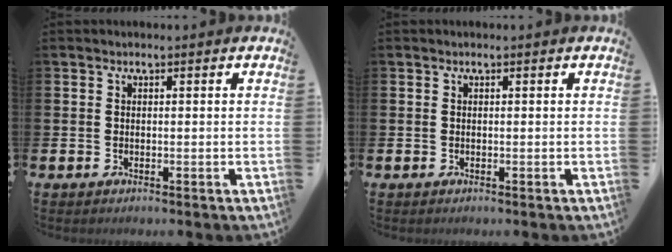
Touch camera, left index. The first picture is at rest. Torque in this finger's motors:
{"motor_torque": [-0.01, 0.02, 0.00, 0.00]}